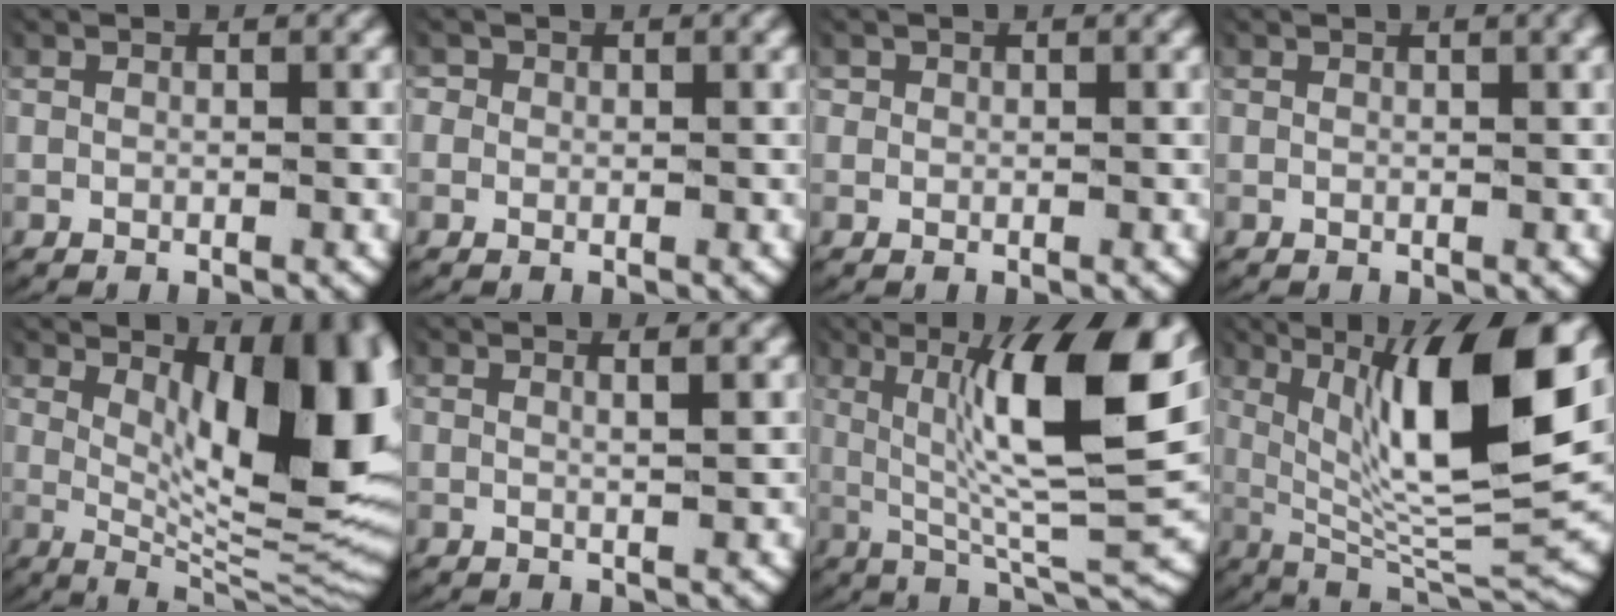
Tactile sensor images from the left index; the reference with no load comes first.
{"total": 1.8, "force": [0.4, 1.7, 0.4], "torque": [-0.012, 0.000, 0.001]}
{"total": 0.7, "force": [0.3, 0.6, 0.1], "torque": [-0.005, -0.005, 0.008]}
{"total": 1.6, "force": [0.9, 0.1, 1.3], "torque": [-0.010, 0.006, 0.013]}
{"total": 14.4, "force": [1.9, 6.2, 12.9], "torque": [-0.157, -0.027, 0.045]}
{"total": 1.3, "force": [0.7, -0.3, 1.0], "torque": [-0.022, -0.007, 0.017]}
{"total": 12.9, "force": [2.7, 3.7, 12.1], "torque": [-0.185, 0.008, 0.044]}
{"total": 14.2, "force": [2.5, 5.4, 12.9], "torque": [-0.205, -0.010, 0.049]}